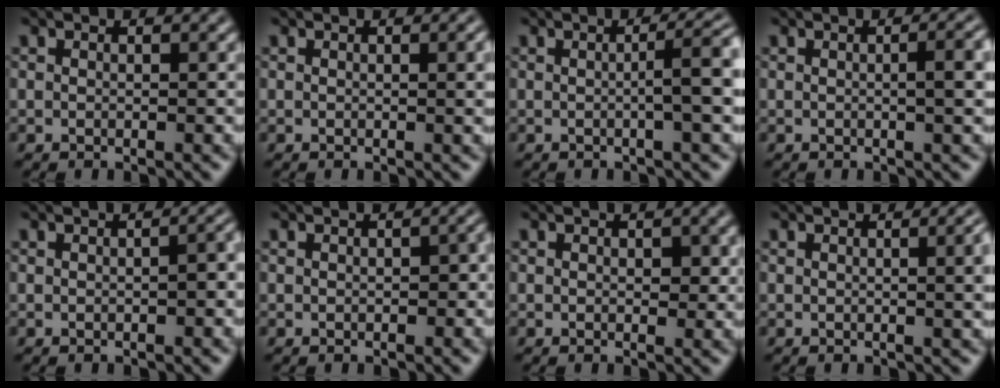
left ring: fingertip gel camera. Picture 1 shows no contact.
{"total": 1.7, "force": [0.2, 0.4, 1.6], "torque": [-0.017, 0.003, 0.001]}
{"total": 4.5, "force": [0.1, 1.0, 4.4], "torque": [-0.053, 0.014, -0.001]}
{"total": 3.2, "force": [0.2, 0.9, 3.0], "torque": [-0.033, 0.007, 0.002]}
{"total": 1.9, "force": [-0.3, 0.6, 1.8], "torque": [-0.019, 0.007, 0.002]}
{"total": 1.5, "force": [-0.1, 0.8, 1.3], "torque": [-0.016, 0.002, 0.000]}
{"total": 1.6, "force": [0.3, 0.9, 1.2], "torque": [-0.015, -0.002, 0.004]}
{"total": 3.3, "force": [0.2, 1.2, 3.1], "torque": [-0.027, 0.007, 0.002]}